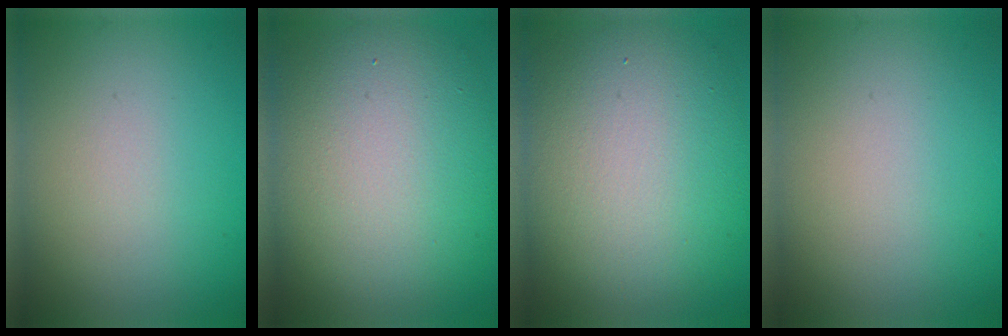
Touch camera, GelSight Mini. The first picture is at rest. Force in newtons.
{"total": 12.4, "press": 12.4, "slide": 0.7}
{"total": 11.6, "press": 11.6, "slide": 0.6}
{"total": 0.0}